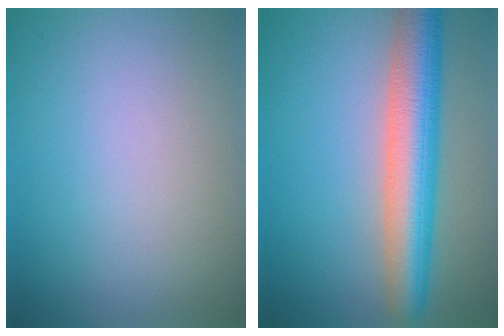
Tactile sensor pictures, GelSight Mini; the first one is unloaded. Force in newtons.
{"total": 7.5, "press": 7.5, "slide": 0.1}